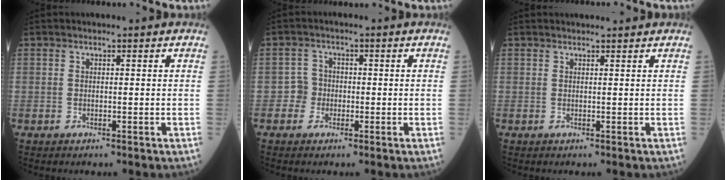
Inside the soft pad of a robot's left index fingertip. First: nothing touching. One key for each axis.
{"total": 2.6, "fx": -1.0, "fy": 2.4, "fz": 0.2, "tx": 0.001, "ty": 0.011, "tz": -0.025}
{"total": 3.1, "fx": 3.0, "fy": 0.2, "fz": 0.7, "tx": -0.009, "ty": 0.020, "tz": 0.038}